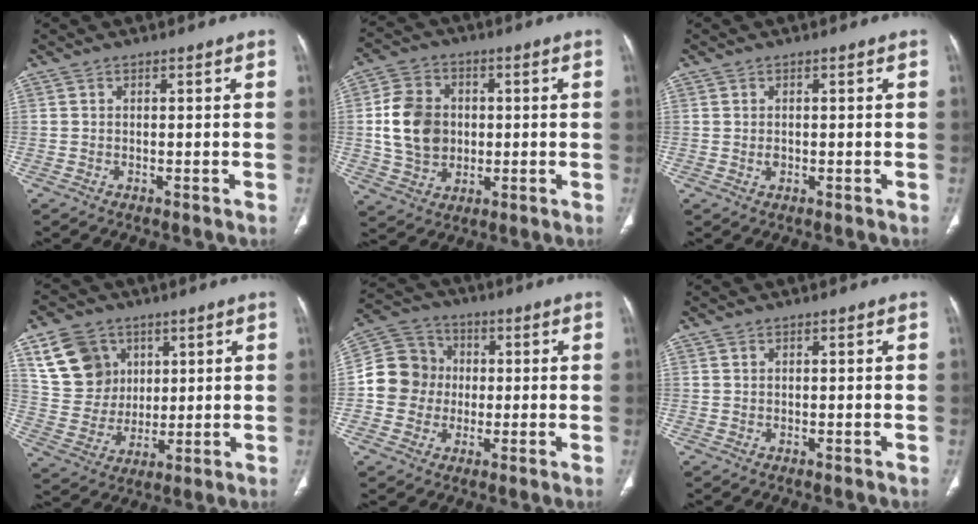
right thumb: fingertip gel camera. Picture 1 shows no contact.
{"total": 12.3, "force": [0.5, 10.0, 7.1], "torque": [-0.111, 0.008, 0.013]}
{"total": 1.2, "force": [-0.1, 0.8, 0.8], "torque": [-0.013, 0.001, 0.000]}
{"total": 13.3, "force": [5.9, 10.8, 5.1], "torque": [-0.068, -0.014, 0.123]}
{"total": 11.1, "force": [-0.4, 10.4, 3.8], "torque": [-0.047, 0.029, -0.015]}
{"total": 0.0}